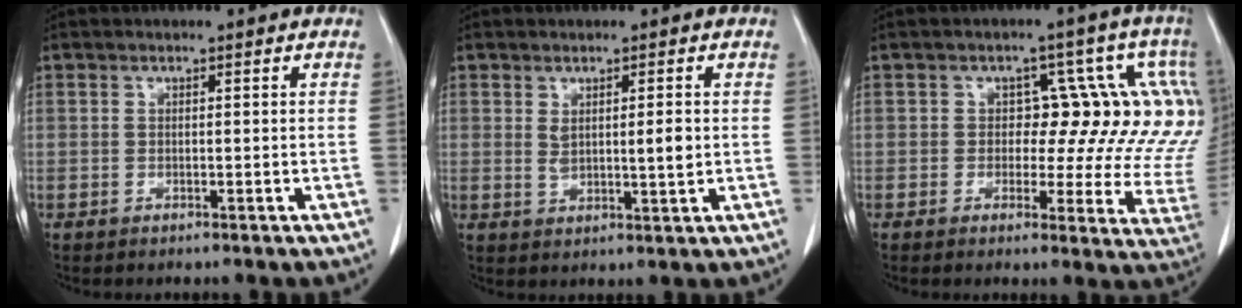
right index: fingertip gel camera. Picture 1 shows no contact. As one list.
[{"total": 3.8, "force": [0.8, 1.0, 3.6], "torque": [-0.060, -0.005, 0.016]}, {"total": 10.8, "force": [2.9, 6.4, 8.2], "torque": [-0.078, 0.006, 0.015]}]